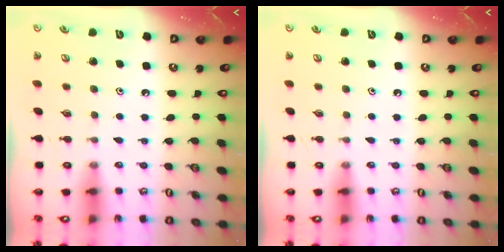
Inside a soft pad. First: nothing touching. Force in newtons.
{"total": 0.0}